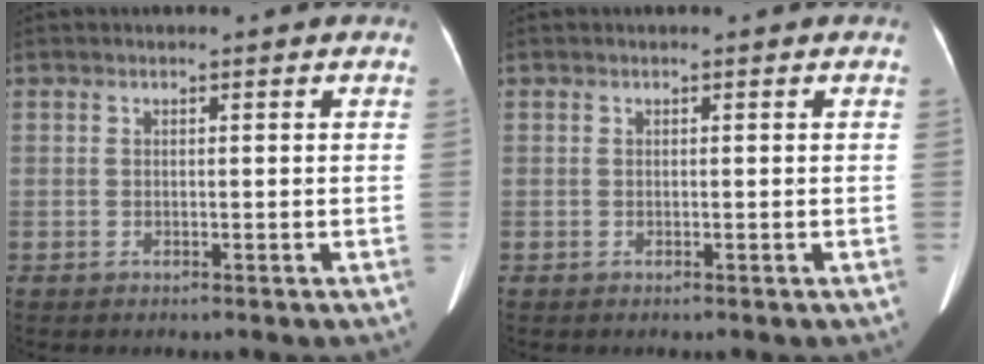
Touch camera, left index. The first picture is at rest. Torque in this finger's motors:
{"motor_torque": [0.03, 0.04, 0.00, 0.00]}